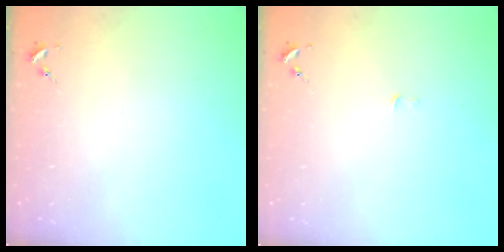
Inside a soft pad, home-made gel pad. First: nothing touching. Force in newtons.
{"total": 2.6, "press": 2.6, "slide": 0.2}